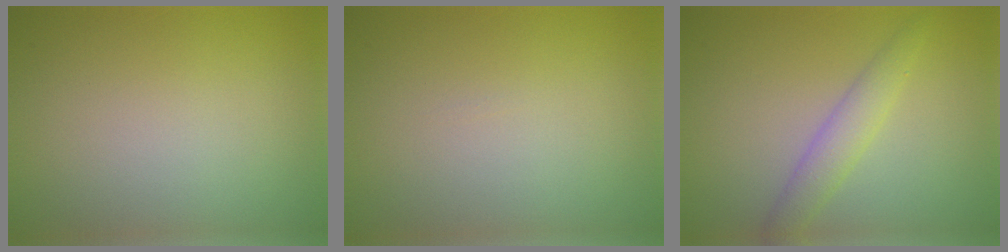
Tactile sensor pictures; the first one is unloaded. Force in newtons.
{"total": 0.0}
{"total": 2.9, "press": 2.9, "slide": 0.1}